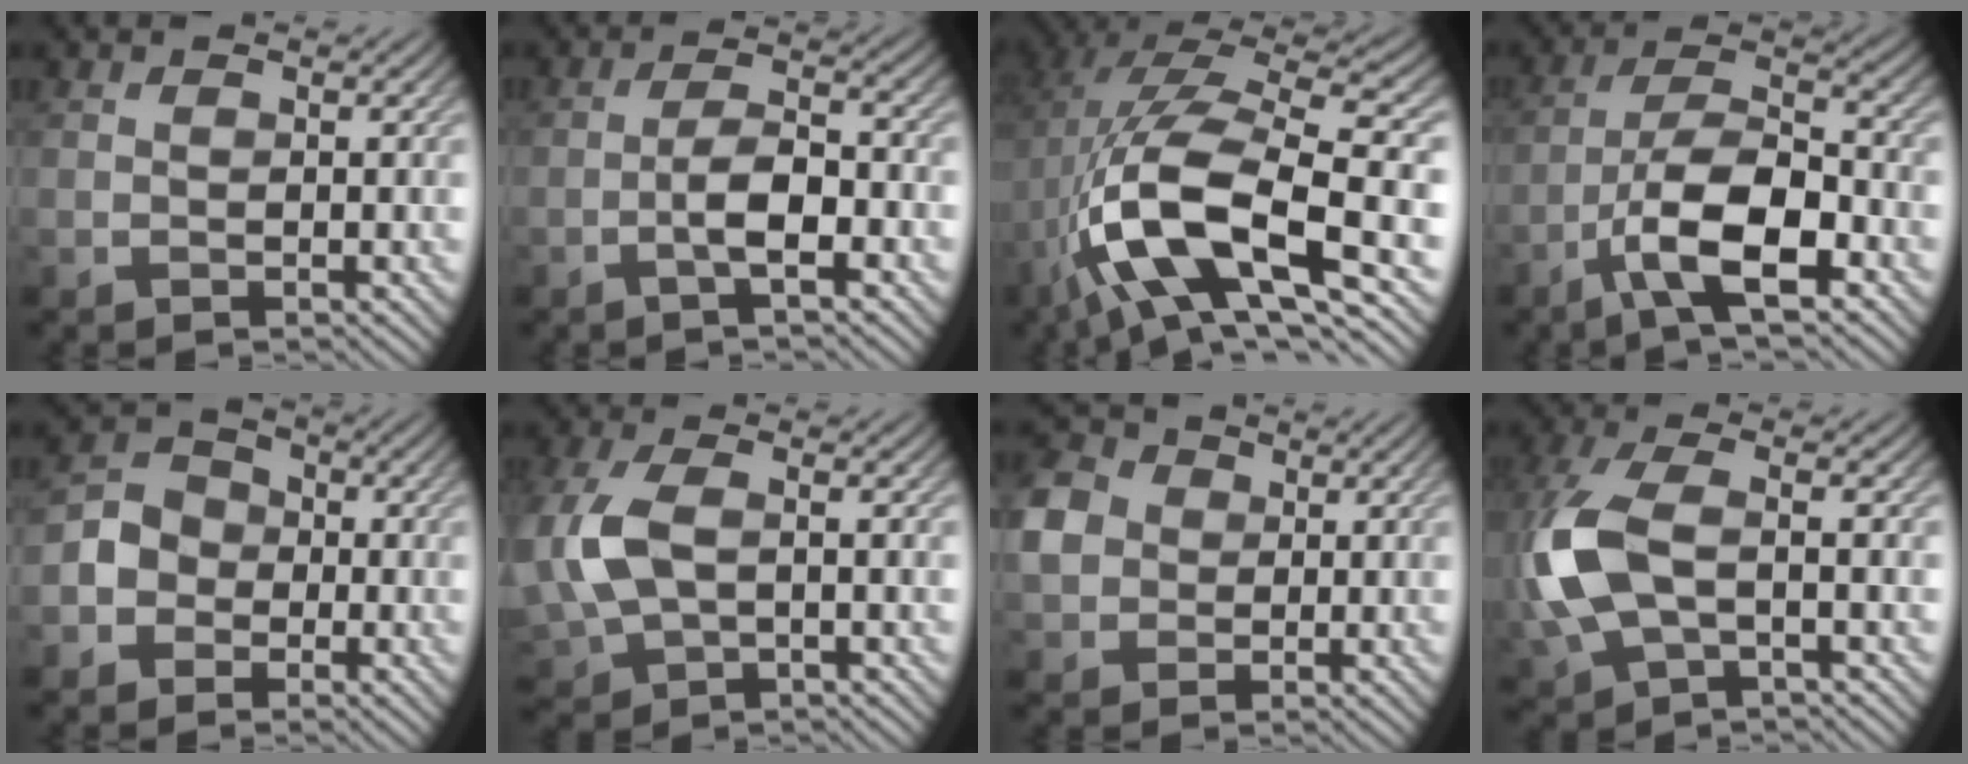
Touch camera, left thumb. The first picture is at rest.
{"total": 4.4, "force": [-2.1, 1.2, 3.7], "torque": [-0.068, 0.010, -0.046]}
{"total": 16.2, "force": [-3.5, 6.8, 14.2], "torque": [-0.280, 0.004, -0.062]}
{"total": 10.2, "force": [-5.2, 3.3, 8.0], "torque": [-0.139, 0.006, -0.104]}
{"total": 4.5, "force": [-1.5, 4.0, 1.3], "torque": [-0.023, 0.007, -0.044]}
{"total": 8.2, "force": [0.0, 4.9, 6.6], "torque": [-0.186, 0.000, 0.001]}
{"total": 6.2, "force": [0.5, 5.5, 3.0], "torque": [-0.091, 0.012, 0.005]}
{"total": 10.2, "force": [-0.6, 5.2, 8.7], "torque": [-0.237, -0.003, -0.014]}